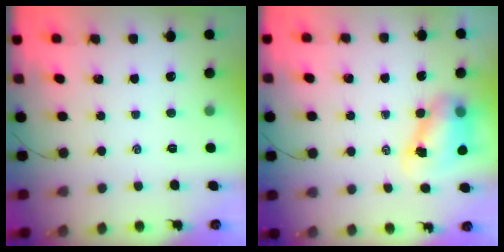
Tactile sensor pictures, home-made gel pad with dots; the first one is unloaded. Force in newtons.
{"total": 8.2, "press": 8.0, "slide": 1.8}